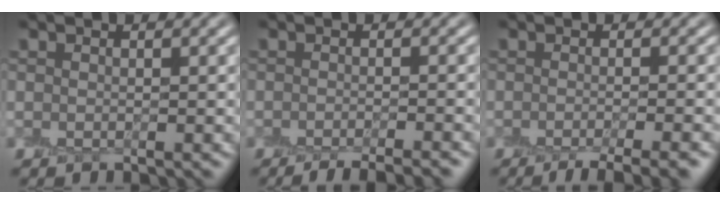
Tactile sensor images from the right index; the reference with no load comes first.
{"total": 4.5, "force": [-3.5, 1.0, 2.7], "torque": [-0.023, 0.000, -0.047]}
{"total": 5.5, "force": [-3.6, 1.4, 3.9], "torque": [-0.035, -0.005, -0.049]}